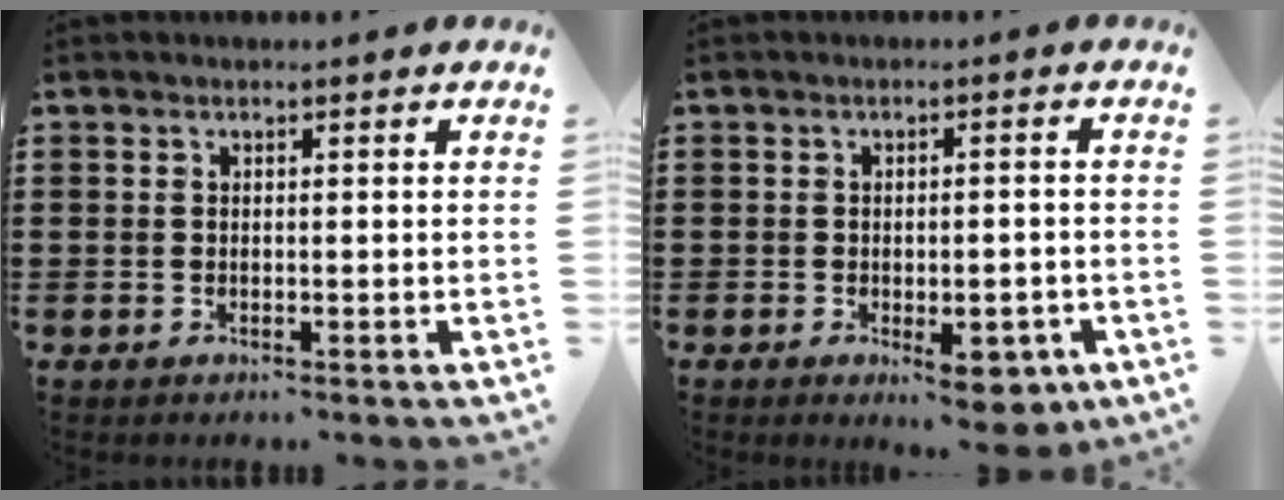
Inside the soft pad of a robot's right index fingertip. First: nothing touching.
{"total": 5.4, "force": [-2.9, 1.8, 4.2], "torque": [-0.055, -0.002, -0.048]}